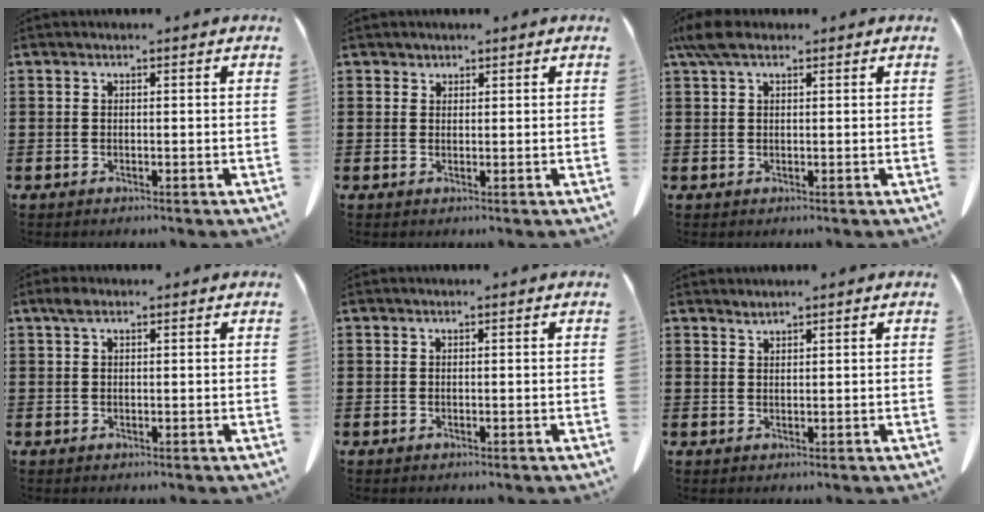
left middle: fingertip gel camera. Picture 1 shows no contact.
{"total": 1.1, "force": [1.0, 0.5, 0.0], "torque": [-0.003, 0.000, 0.020]}
{"total": 3.5, "force": [1.9, 1.5, 2.6], "torque": [-0.064, 0.004, 0.033]}
{"total": 1.6, "force": [0.7, 0.8, 1.2], "torque": [-0.027, 0.005, 0.012]}
{"total": 0.0}
{"total": 1.1, "force": [1.1, -0.1, 0.1], "torque": [-0.004, -0.004, 0.023]}